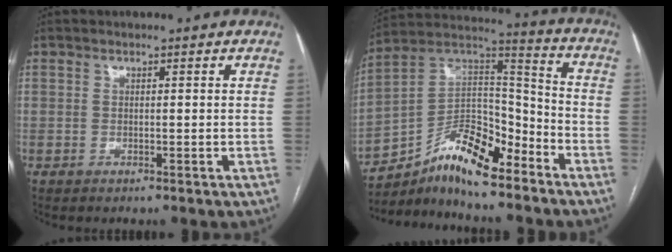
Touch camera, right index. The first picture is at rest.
{"total": 14.3, "force": [-10.8, 3.8, 8.6], "torque": [-0.143, 0.038, -0.188]}